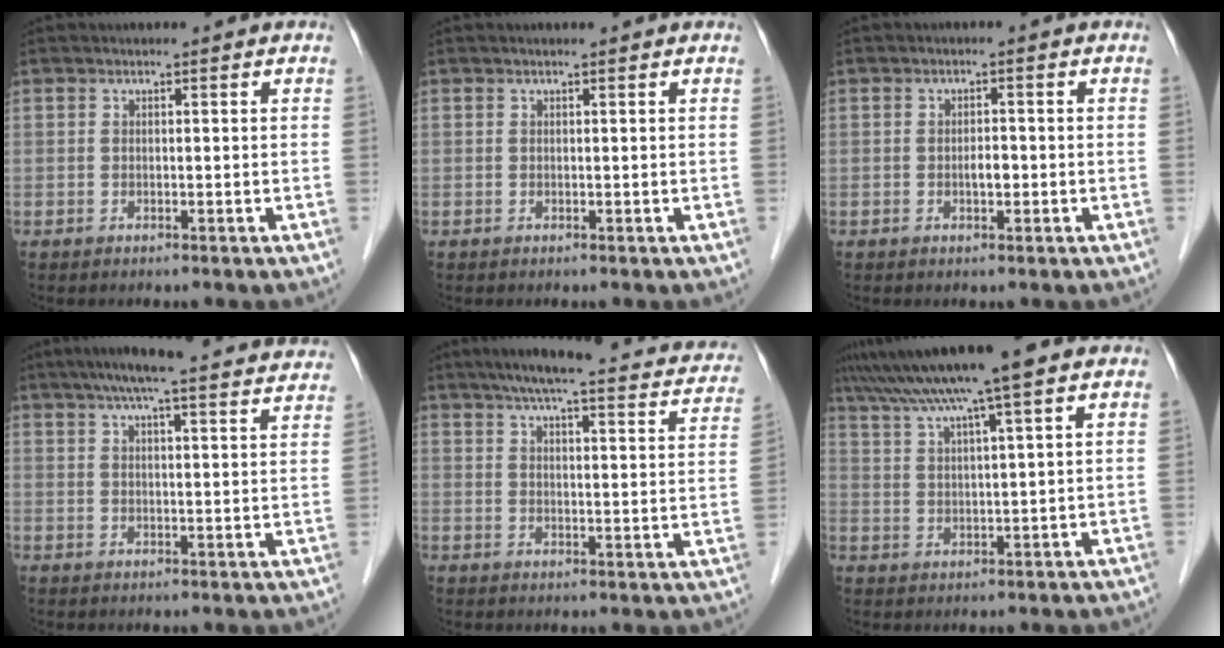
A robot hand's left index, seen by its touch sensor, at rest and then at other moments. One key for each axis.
{"total": 0.8, "fx": 0.7, "fy": 0.0, "fz": 0.3, "tx": -0.007, "ty": 0.007, "tz": 0.011}
{"total": 1.7, "fx": -0.6, "fy": 0.7, "fz": 1.5, "tx": -0.028, "ty": 0.001, "tz": -0.009}
{"total": 23.6, "fx": 21.5, "fy": 1.3, "fz": 9.6, "tx": -0.141, "ty": 0.000, "tz": 0.264}
{"total": 23.5, "fx": 20.1, "fy": 3.7, "fz": 11.6, "tx": -0.160, "ty": 0.006, "tz": 0.236}
{"total": 10.7, "fx": 8.1, "fy": -1.3, "fz": 6.8, "tx": -0.124, "ty": 0.024, "tz": 0.126}